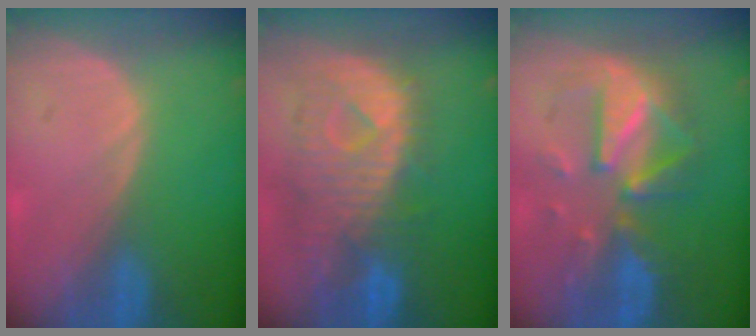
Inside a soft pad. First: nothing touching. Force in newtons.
{"total": 11.0, "press": 9.7, "slide": 5.2}
{"total": 9.1, "press": 9.1, "slide": 0.5}